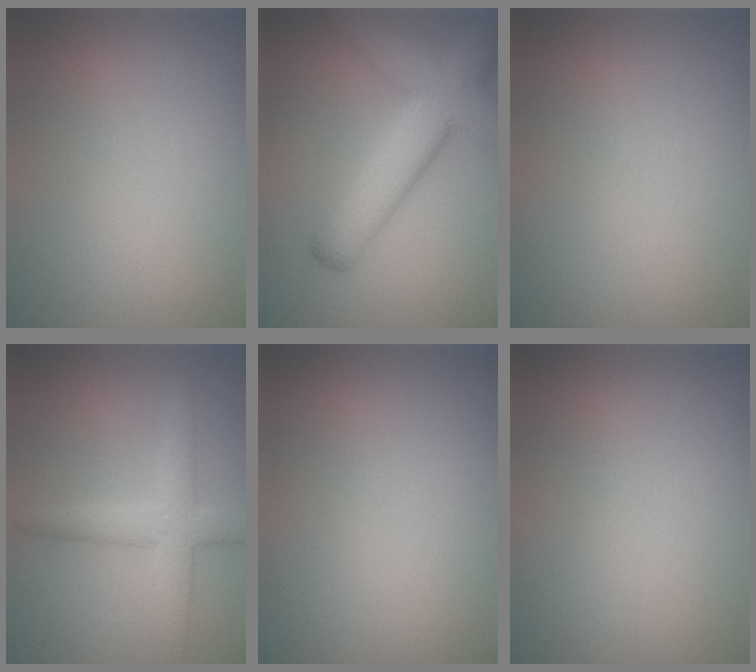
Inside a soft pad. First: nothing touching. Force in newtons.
{"total": 7.9, "press": 7.9, "slide": 0.5}
{"total": 0.0}
{"total": 3.7, "press": 3.7, "slide": 0.2}
{"total": 0.0}
{"total": 0.0}